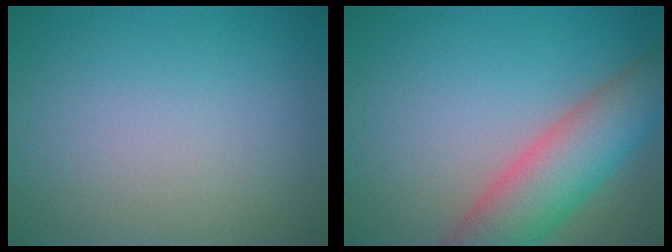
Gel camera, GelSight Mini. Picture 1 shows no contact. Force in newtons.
{"total": 7.7, "press": 7.7, "slide": 0.4}